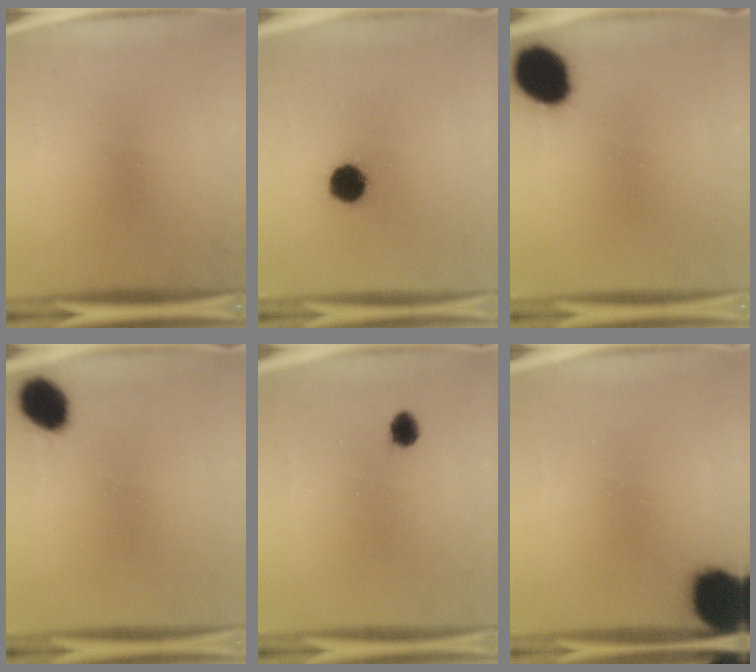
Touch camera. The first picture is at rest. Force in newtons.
{"total": 7.6}
{"total": 13.6}
{"total": 8.2}
{"total": 2.5}
{"total": 15.9}